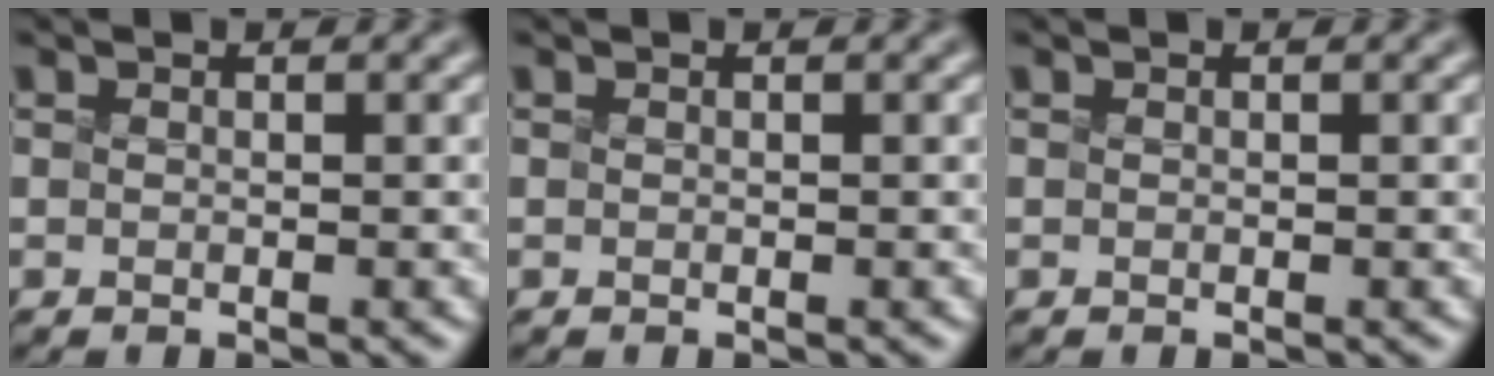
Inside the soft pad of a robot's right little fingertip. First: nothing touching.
{"total": 0.0}
{"total": 0.0}